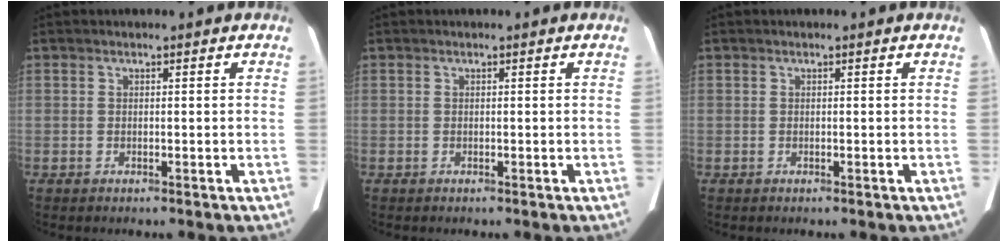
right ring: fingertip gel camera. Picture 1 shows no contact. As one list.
[{"total": 0.0}, {"total": 0.0}]